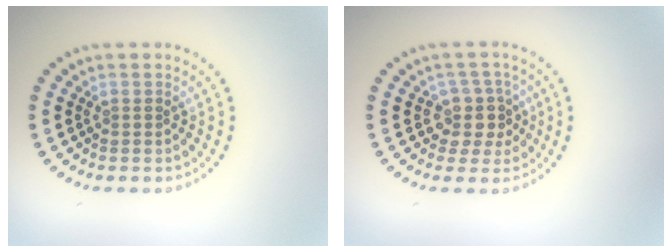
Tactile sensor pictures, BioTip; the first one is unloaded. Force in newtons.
{"total": 2.9, "press": 2.2, "slide": 1.8}